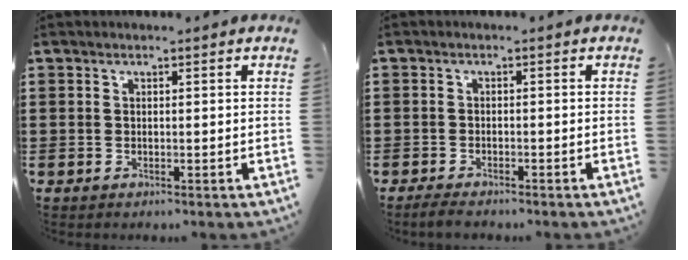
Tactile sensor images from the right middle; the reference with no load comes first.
{"total": 1.8, "force": [-1.7, 0.5, 0.3], "torque": [-0.009, 0.003, -0.036]}